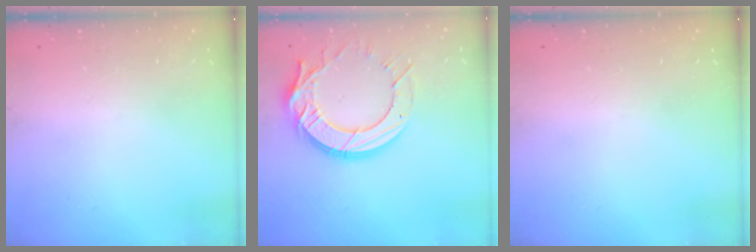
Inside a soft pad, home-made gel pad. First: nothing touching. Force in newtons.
{"total": 17.4, "press": 17.3, "slide": 1.7}
{"total": 0.0}